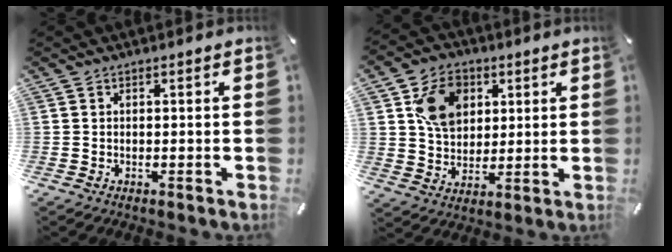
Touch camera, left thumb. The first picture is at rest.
{"total": 11.2, "force": [4.2, 9.1, 5.0], "torque": [-0.075, 0.004, 0.078]}